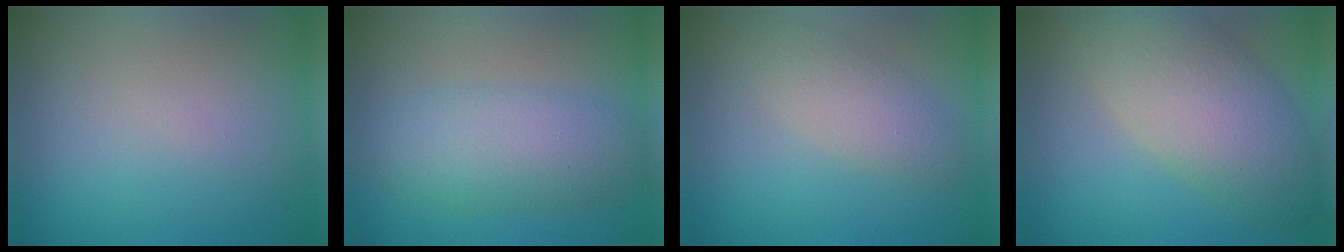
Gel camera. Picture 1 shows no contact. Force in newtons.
{"total": 5.2, "press": 5.2, "slide": 0.1}
{"total": 2.8, "press": 2.8, "slide": 0.1}
{"total": 7.3, "press": 7.3, "slide": 0.5}